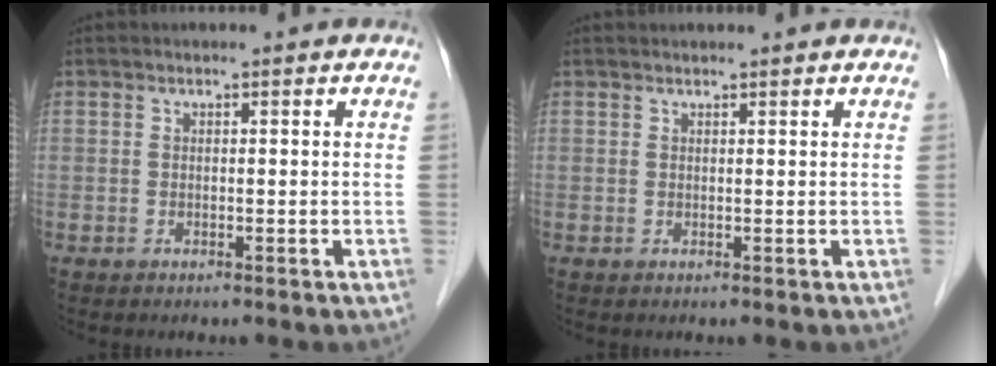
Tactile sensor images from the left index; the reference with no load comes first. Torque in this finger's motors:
{"motor_torque": [-1.73, -0.42, -1.05, -0.01]}